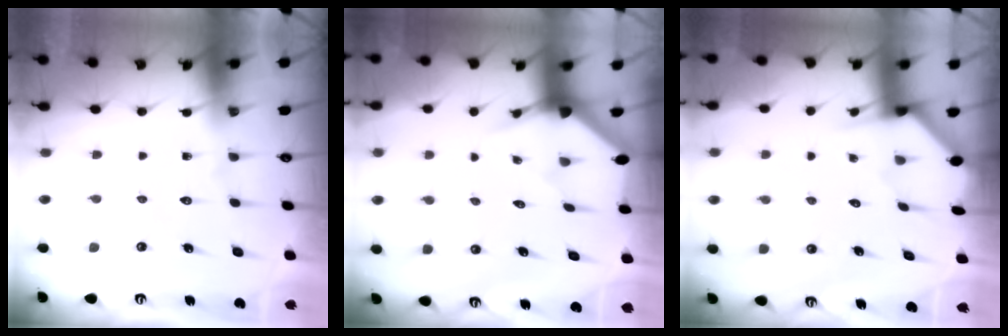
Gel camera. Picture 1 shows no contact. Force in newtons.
{"total": 3.2, "press": 3.2, "slide": 0.2}
{"total": 3.5, "press": 3.4, "slide": 0.3}